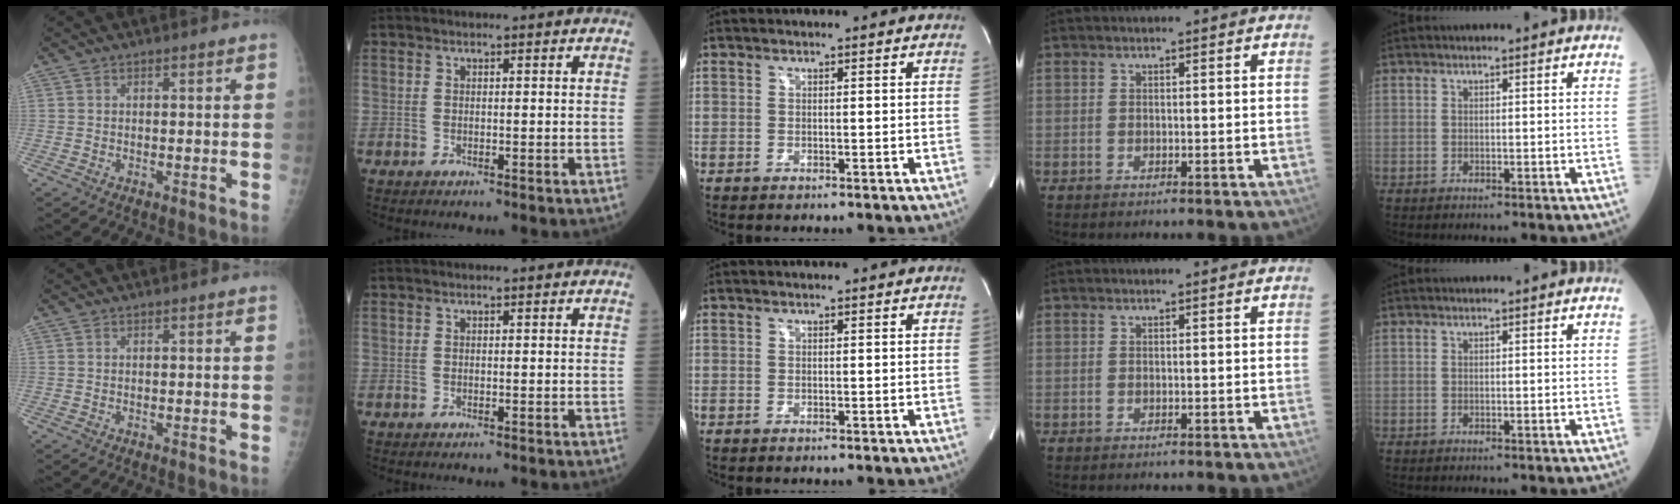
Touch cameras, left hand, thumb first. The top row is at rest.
{}